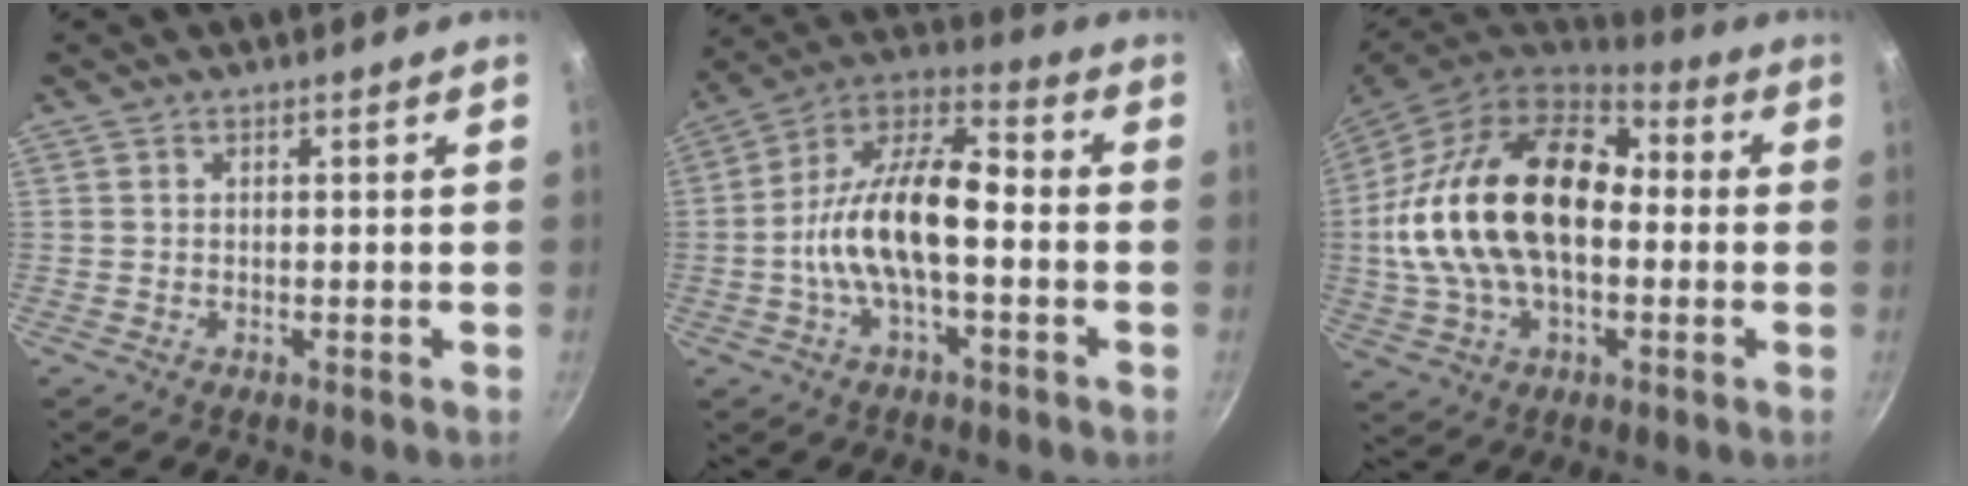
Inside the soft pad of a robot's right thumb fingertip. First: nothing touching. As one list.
[{"total": 16.1, "force": [-2.3, 7.2, 14.2], "torque": [-0.243, 0.042, -0.060]}, {"total": 25.9, "force": [0.4, 16.1, 20.2], "torque": [-0.367, 0.039, 0.000]}]